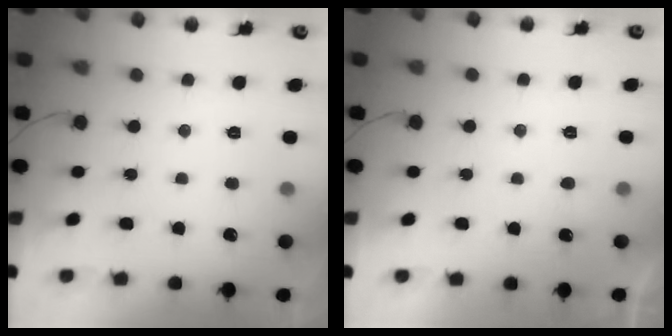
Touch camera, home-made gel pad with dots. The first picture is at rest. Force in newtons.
{"total": 2.6, "press": 2.6, "slide": 0.3}